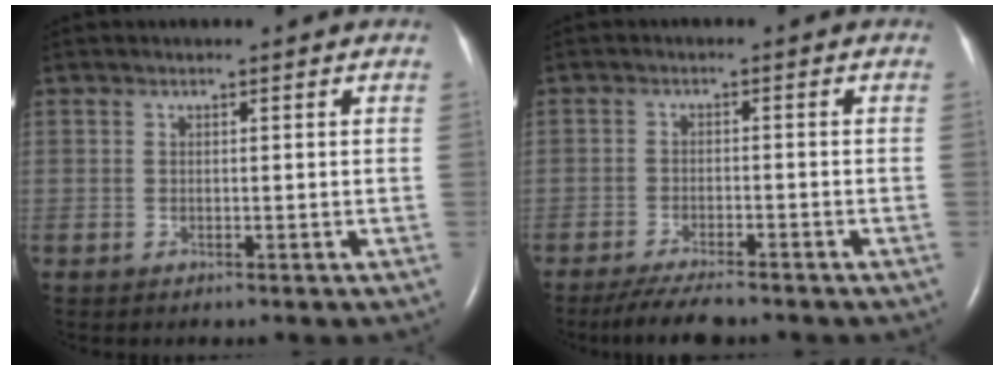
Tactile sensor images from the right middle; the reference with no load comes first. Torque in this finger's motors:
{"motor_torque": [0.06, 0.03, 0.04, 0.02]}